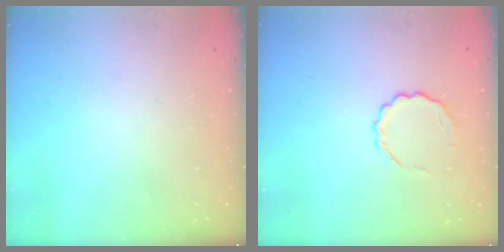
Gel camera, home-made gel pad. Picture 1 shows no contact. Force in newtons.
{"total": 5.4, "press": 5.3, "slide": 1.3}